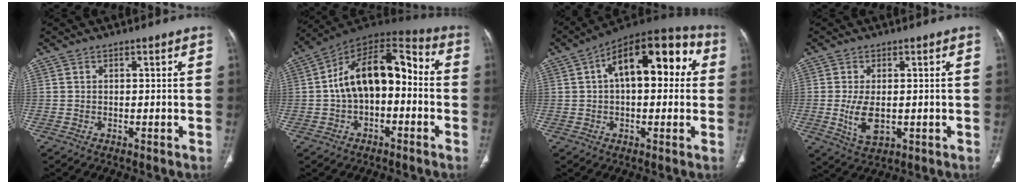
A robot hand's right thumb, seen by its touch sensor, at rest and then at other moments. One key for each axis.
{"total": 16.7, "fx": -0.8, "fy": 9.8, "fz": 13.5, "tx": -0.194, "ty": 0.056, "tz": -0.026}
{"total": 18.0, "fx": 4.0, "fy": 9.1, "fz": 15.1, "tx": -0.185, "ty": 0.043, "tz": 0.049}
{"total": 6.4, "fx": -0.7, "fy": 3.4, "fz": 5.4, "tx": -0.103, "ty": -0.013, "tz": -0.004}